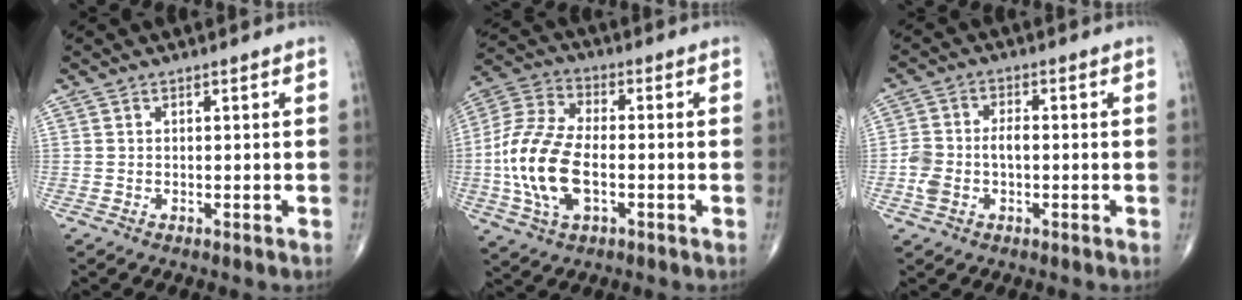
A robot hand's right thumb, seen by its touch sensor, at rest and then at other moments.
{"total": 15.3, "force": [-2.6, 8.0, 12.8], "torque": [-0.274, 0.017, -0.052]}
{"total": 6.5, "force": [-1.2, 4.1, 5.0], "torque": [-0.114, 0.024, -0.021]}